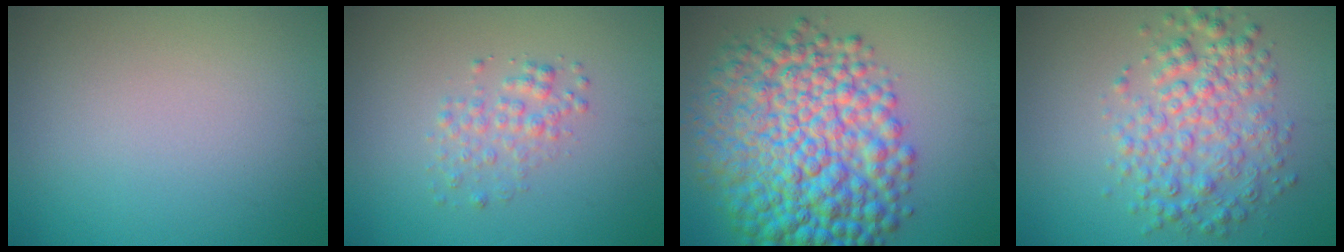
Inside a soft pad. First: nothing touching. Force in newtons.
{"total": 1.8, "press": 1.8, "slide": 0.1}
{"total": 12.6, "press": 12.6, "slide": 0.2}
{"total": 4.9, "press": 4.9, "slide": 0.0}